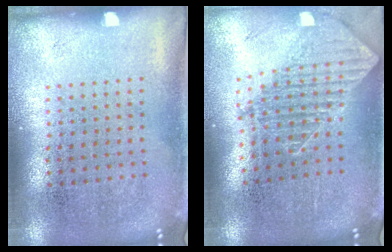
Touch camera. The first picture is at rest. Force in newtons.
{"total": 1.8, "press": 1.5, "slide": 1.1}